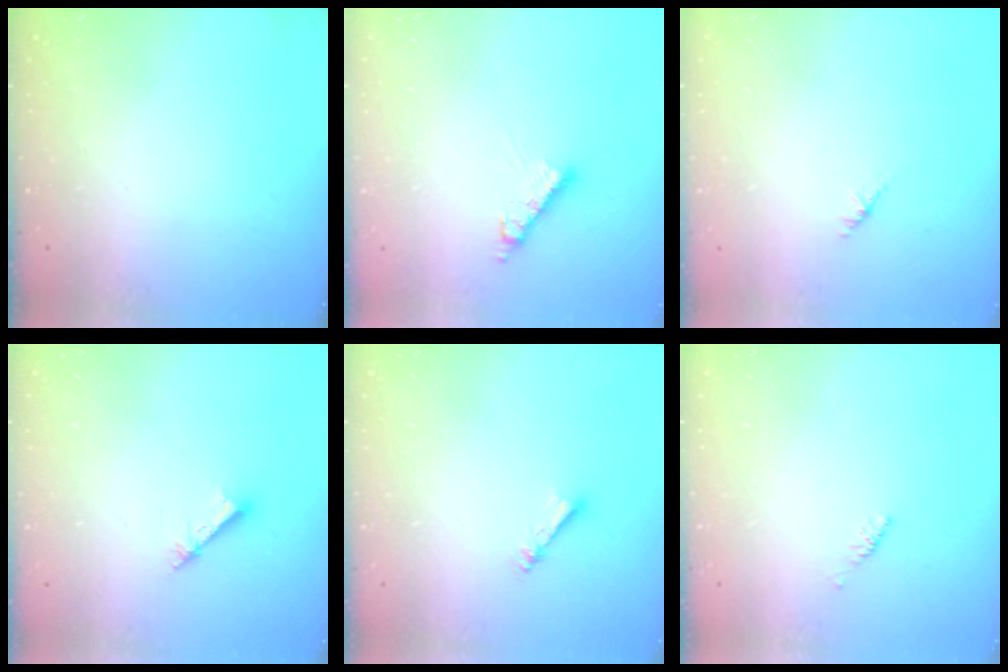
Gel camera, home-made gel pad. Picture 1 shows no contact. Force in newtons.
{"total": 6.1, "press": 6.1, "slide": 0.4}
{"total": 1.4, "press": 1.3, "slide": 0.4}
{"total": 2.5, "press": 2.5, "slide": 0.1}
{"total": 2.4, "press": 2.4, "slide": 0.4}
{"total": 2.4, "press": 2.3, "slide": 0.7}